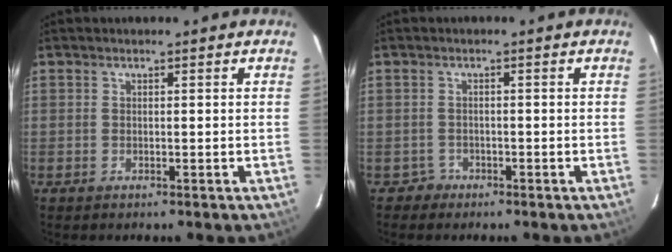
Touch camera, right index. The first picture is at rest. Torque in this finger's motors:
{"motor_torque": [0.13, -0.07, 0.02, 0.00]}